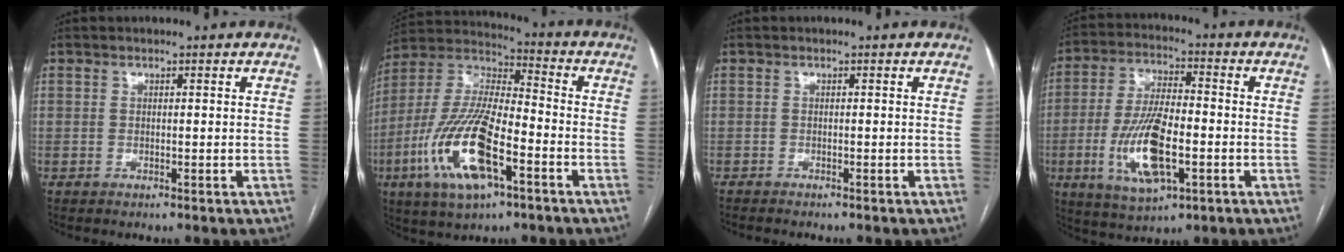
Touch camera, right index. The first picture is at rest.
{"total": 18.0, "force": [-6.9, 5.6, 15.7], "torque": [-0.338, -0.007, -0.122]}
{"total": 2.3, "force": [-2.0, 0.2, 1.0], "torque": [-0.019, -0.005, -0.024]}
{"total": 13.3, "force": [-3.6, 4.3, 12.1], "torque": [-0.247, -0.007, -0.060]}